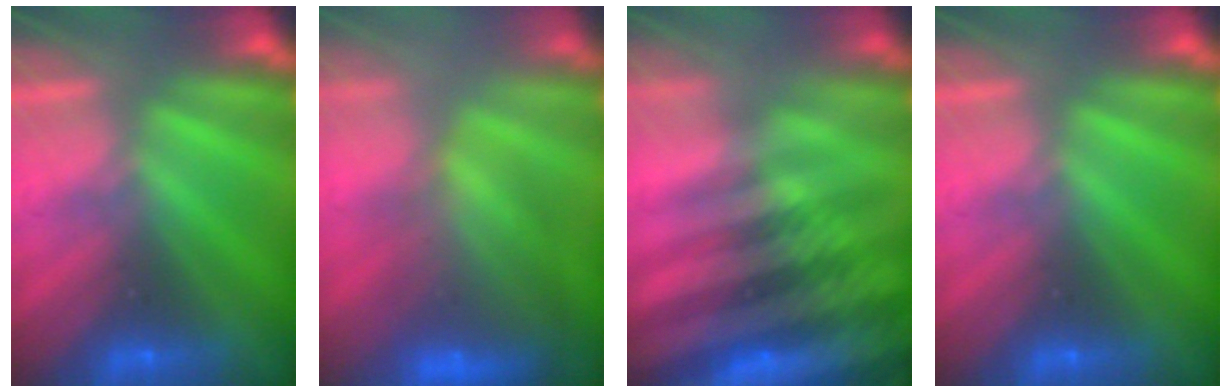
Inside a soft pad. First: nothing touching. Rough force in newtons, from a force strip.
{"total": 7.8}
{"total": 8.9}
{"total": 0.0}